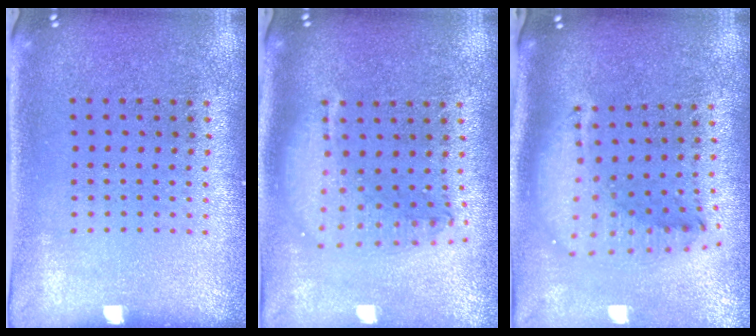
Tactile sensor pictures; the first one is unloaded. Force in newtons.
{"total": 1.8, "press": 1.5, "slide": 1.0}
{"total": 2.1, "press": 1.6, "slide": 1.3}